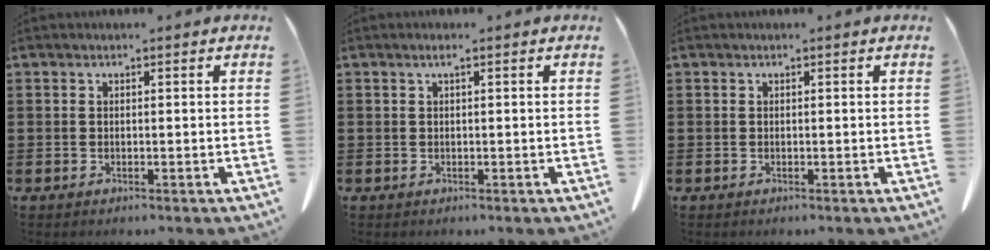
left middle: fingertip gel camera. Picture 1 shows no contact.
{"total": 0.7, "force": [0.1, 0.1, 0.7], "torque": [-0.014, 0.001, 0.002]}
{"total": 0.0}